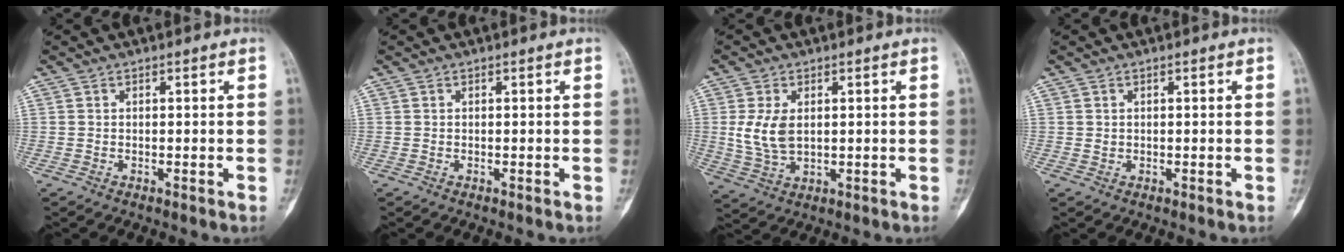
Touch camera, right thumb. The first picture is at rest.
{"total": 0.0}
{"total": 6.9, "force": [1.0, 4.2, 5.4], "torque": [-0.108, -0.006, 0.029]}
{"total": 0.5, "force": [0.2, 0.5, 0.2], "torque": [0.000, 0.001, 0.003]}